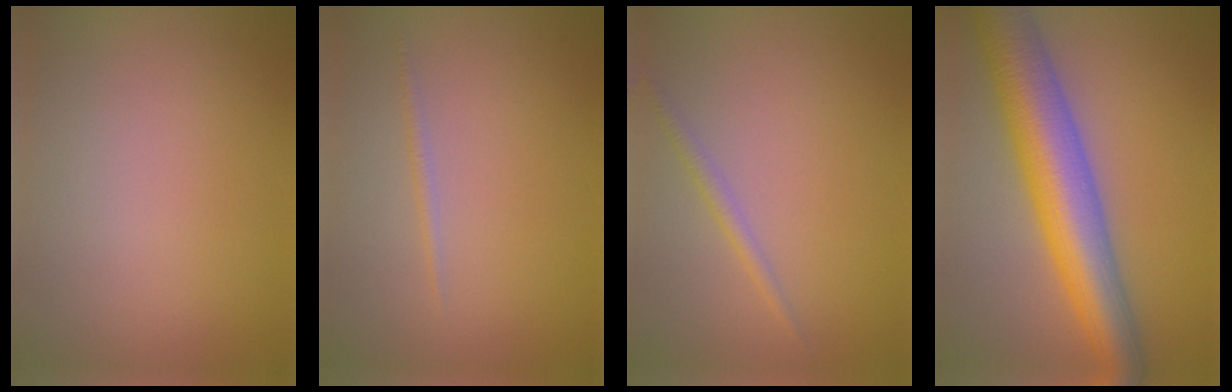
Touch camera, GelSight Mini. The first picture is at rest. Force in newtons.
{"total": 0.7, "press": 0.7, "slide": 0.1}
{"total": 1.3, "press": 1.3, "slide": 0.0}
{"total": 10.0, "press": 10.0, "slide": 0.2}